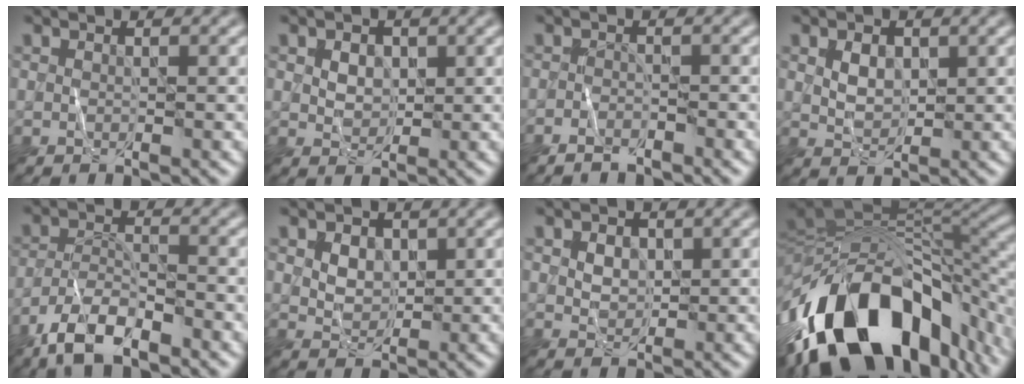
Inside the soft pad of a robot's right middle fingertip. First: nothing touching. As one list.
[{"total": 1.9, "force": [0.5, 1.5, 1.1], "torque": [-0.022, -0.002, 0.006]}, {"total": 1.4, "force": [-1.4, 0.2, 0.4], "torque": [-0.007, 0.001, -0.026]}, {"total": 2.0, "force": [0.5, 1.4, 1.4], "torque": [-0.028, -0.002, 0.012]}, {"total": 6.0, "force": [-4.7, 1.9, 3.4], "torque": [-0.064, -0.002, -0.092]}, {"total": 2.4, "force": [0.7, 1.7, 1.4], "torque": [-0.026, 0.001, 0.010]}, {"total": 1.6, "force": [0.4, 1.3, 0.9], "torque": [-0.020, -0.001, 0.009]}, {"total": 16.1, "force": [-7.4, 8.7, 11.3], "torque": [-0.189, -0.001, -0.115]}]